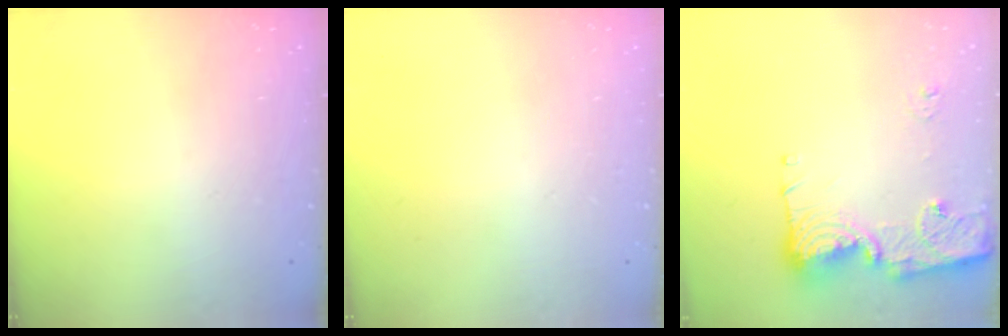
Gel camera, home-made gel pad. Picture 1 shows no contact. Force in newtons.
{"total": 0.0}
{"total": 14.7, "press": 14.6, "slide": 1.6}